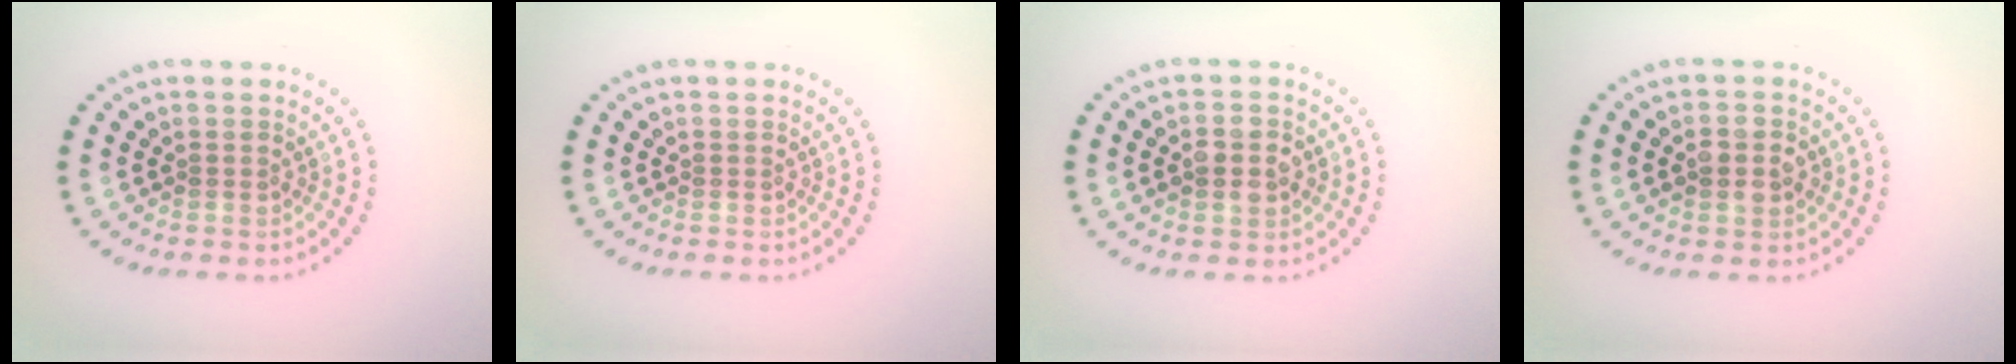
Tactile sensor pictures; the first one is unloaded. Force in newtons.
{"total": 0.0}
{"total": 2.9, "press": 2.9, "slide": 0.1}
{"total": 2.8, "press": 2.8, "slide": 0.2}